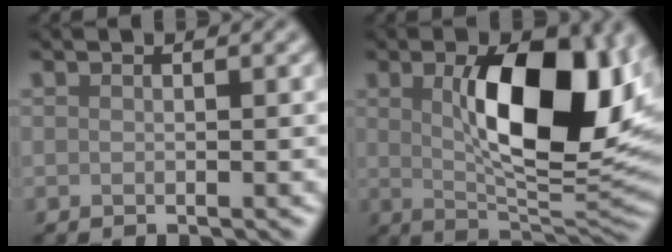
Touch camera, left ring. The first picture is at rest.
{"total": 11.6, "force": [1.7, 4.8, 10.4], "torque": [-0.164, 0.001, 0.040]}